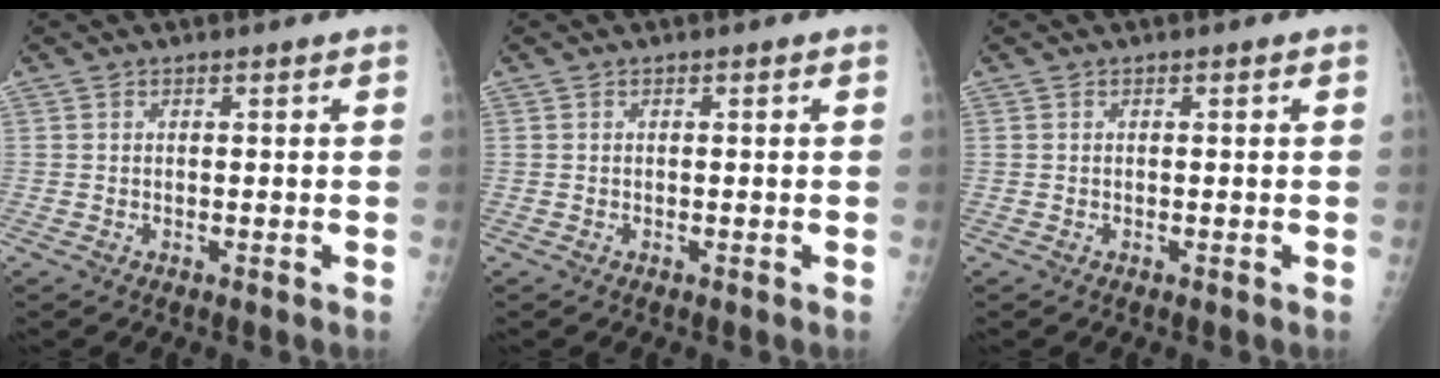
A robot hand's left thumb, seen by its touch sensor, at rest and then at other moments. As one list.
[{"total": 0.0}, {"total": 0.0}]